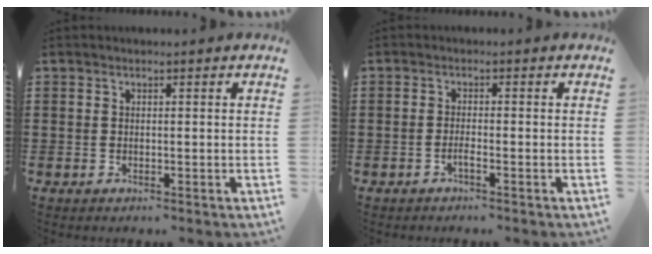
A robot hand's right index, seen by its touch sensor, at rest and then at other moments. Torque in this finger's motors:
{"motor_torque": [-0.78, 1.36, -0.19, -0.07]}